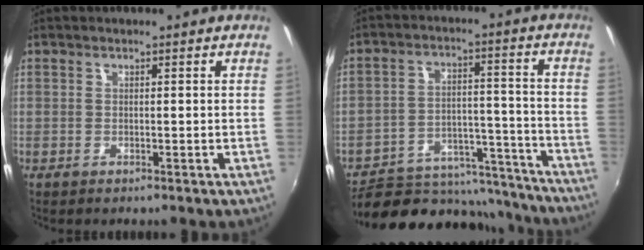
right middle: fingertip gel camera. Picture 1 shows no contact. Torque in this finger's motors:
{"motor_torque": [0.83, -1.31, -0.20, -0.07]}